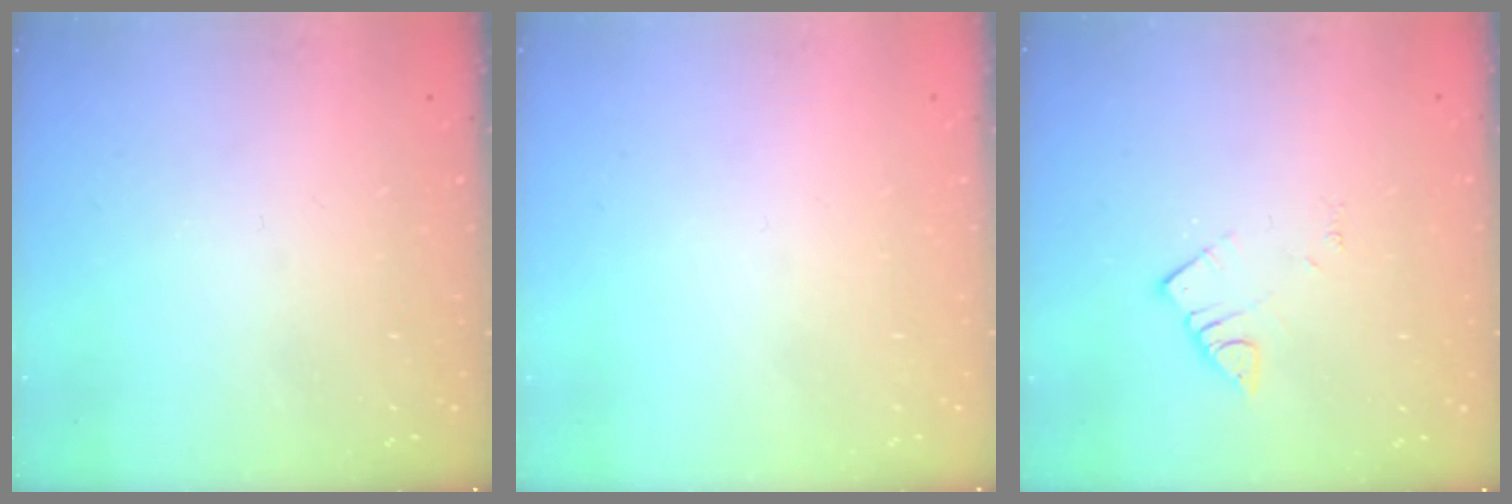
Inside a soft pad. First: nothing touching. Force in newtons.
{"total": 1.5, "press": 1.5, "slide": 0.1}
{"total": 3.3, "press": 3.3, "slide": 0.2}